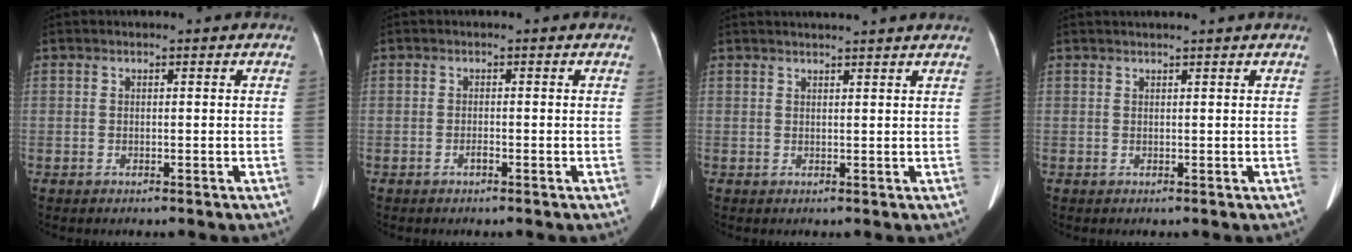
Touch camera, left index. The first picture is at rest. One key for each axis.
{"total": 0.5, "fx": -0.4, "fy": 0.1, "fz": 0.4, "tx": -0.006, "ty": 0.000, "tz": -0.007}
{"total": 6.7, "fx": 6.2, "fy": -0.7, "fz": 2.5, "tx": -0.029, "ty": 0.024, "tz": 0.065}
{"total": 3.2, "fx": 2.8, "fy": -0.8, "fz": 1.3, "tx": -0.014, "ty": 0.020, "tz": 0.039}